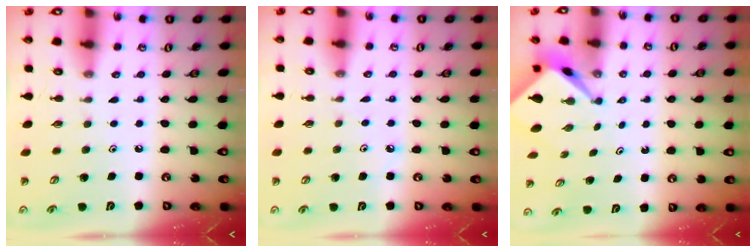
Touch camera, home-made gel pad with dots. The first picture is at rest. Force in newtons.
{"total": 3.0, "press": 2.9, "slide": 0.4}
{"total": 2.5, "press": 2.5, "slide": 0.2}